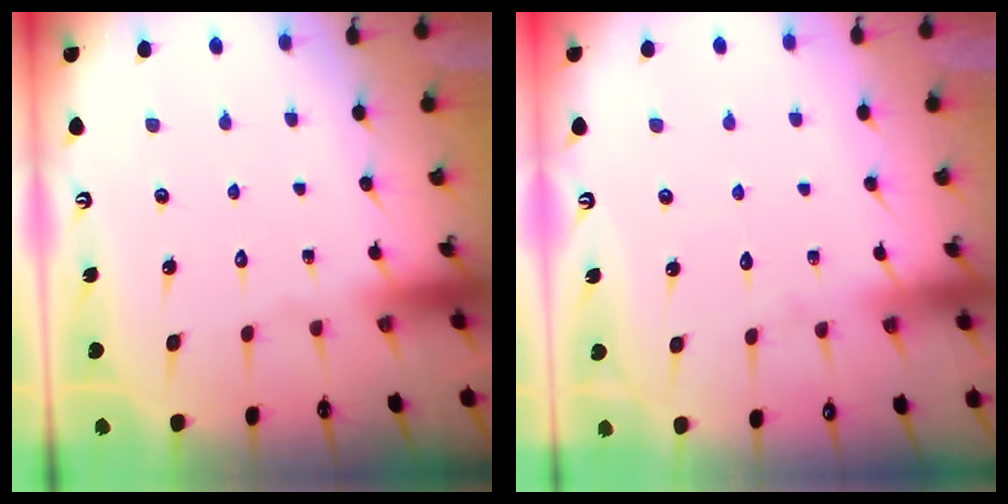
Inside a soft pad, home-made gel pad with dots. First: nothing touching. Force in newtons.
{"total": 3.4, "press": 3.4, "slide": 0.4}